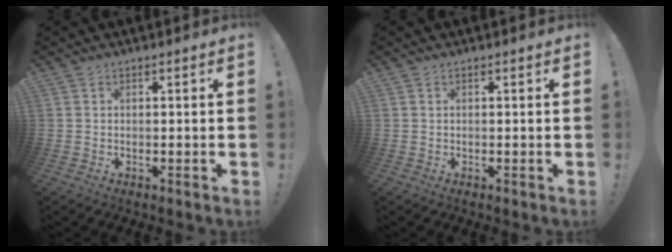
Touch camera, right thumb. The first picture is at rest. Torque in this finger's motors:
{"motor_torque": [-0.17, -0.03, 0.12, -0.18, 0.09]}